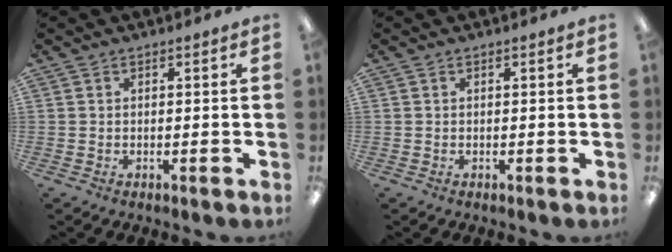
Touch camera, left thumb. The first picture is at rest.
{"total": 0.0}